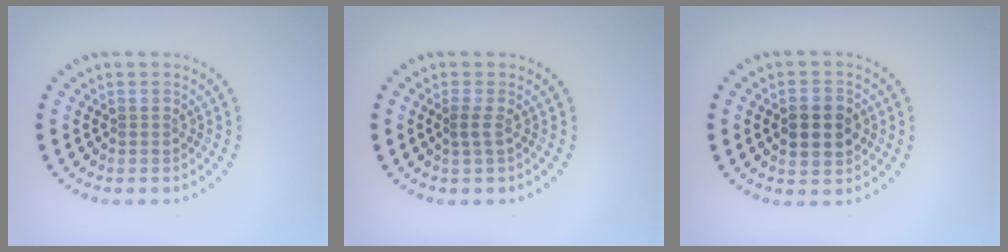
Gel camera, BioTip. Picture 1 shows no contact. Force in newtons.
{"total": 1.0, "press": 0.8, "slide": 0.6}
{"total": 4.3, "press": 4.3, "slide": 0.1}